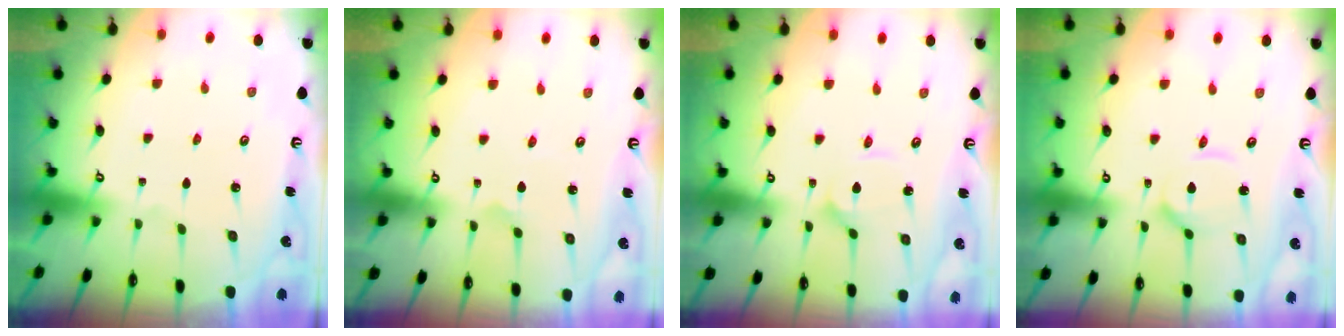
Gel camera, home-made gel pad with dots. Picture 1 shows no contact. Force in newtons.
{"total": 2.7, "press": 2.7, "slide": 0.6}
{"total": 3.5, "press": 3.5, "slide": 0.1}
{"total": 8.4, "press": 8.4, "slide": 0.7}